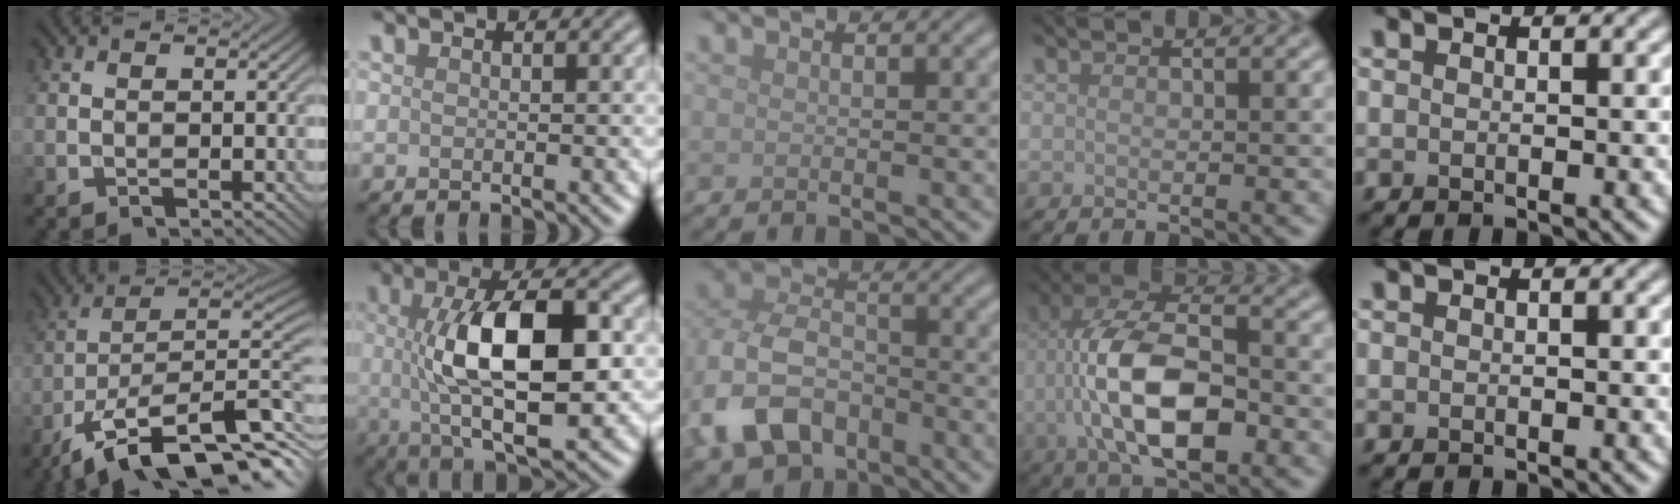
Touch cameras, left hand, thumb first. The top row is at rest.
{"thumb": {"total": 17.7, "force": [-10.8, 6.6, 12.4], "torque": [-0.190, -0.019, -0.191]}, "index": {"total": 10.5, "force": [0.4, 3.8, 9.8], "torque": [-0.156, 0.005, 0.005]}, "middle": {"total": 8.7, "force": [-3.7, 6.1, 5.1], "torque": [-0.111, -0.005, -0.077]}, "ring": {"total": 9.9, "force": [-2.2, 4.5, 8.5], "torque": [-0.163, 0.010, -0.046]}}